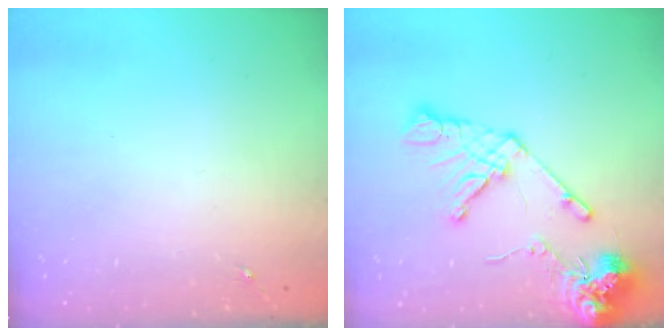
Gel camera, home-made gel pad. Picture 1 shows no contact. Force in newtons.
{"total": 15.5, "press": 15.3, "slide": 2.3}